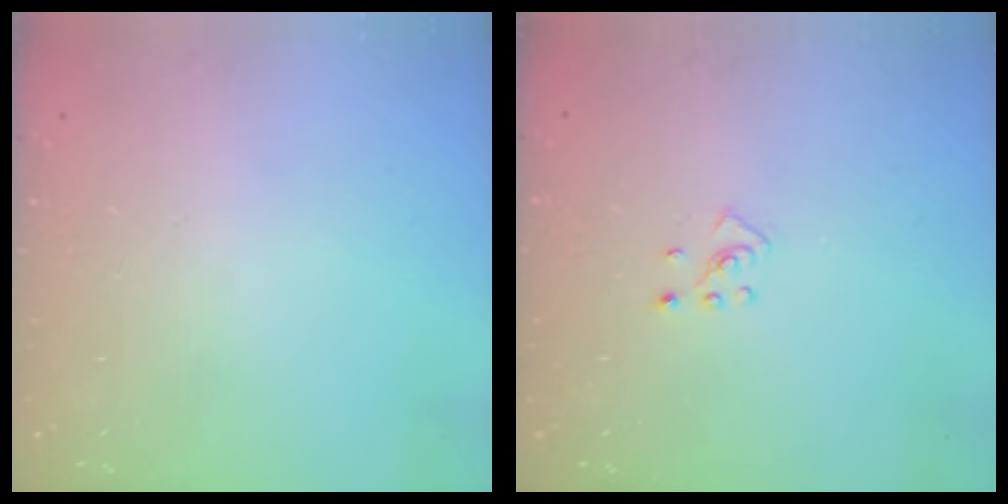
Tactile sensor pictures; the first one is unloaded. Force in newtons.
{"total": 2.7, "press": 2.6, "slide": 0.9}